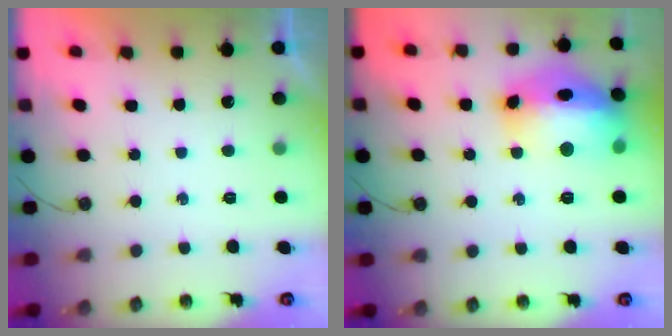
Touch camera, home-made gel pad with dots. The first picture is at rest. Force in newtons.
{"total": 21.3, "press": 19.3, "slide": 9.2}